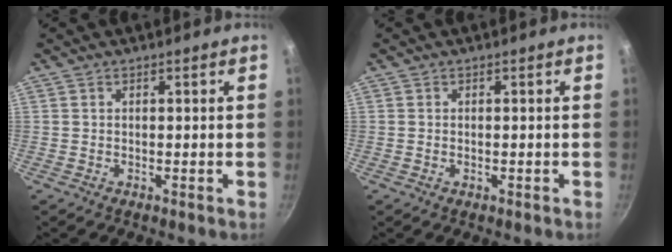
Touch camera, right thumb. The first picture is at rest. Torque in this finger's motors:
{"motor_torque": [-0.72, 0.14, -0.48, 0.06, 0.05]}